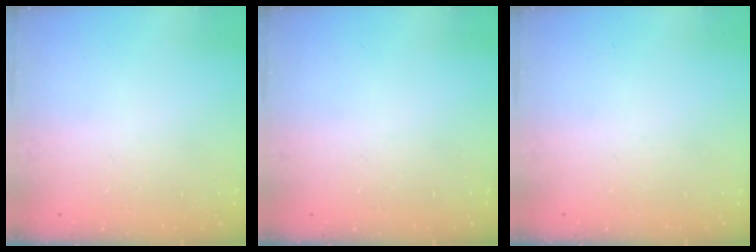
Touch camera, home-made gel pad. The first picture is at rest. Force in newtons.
{"total": 0.0}
{"total": 0.0}